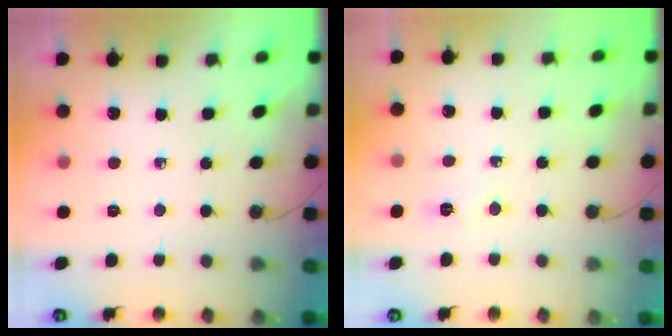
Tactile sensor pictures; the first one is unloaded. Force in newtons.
{"total": 3.8, "press": 3.8, "slide": 0.5}